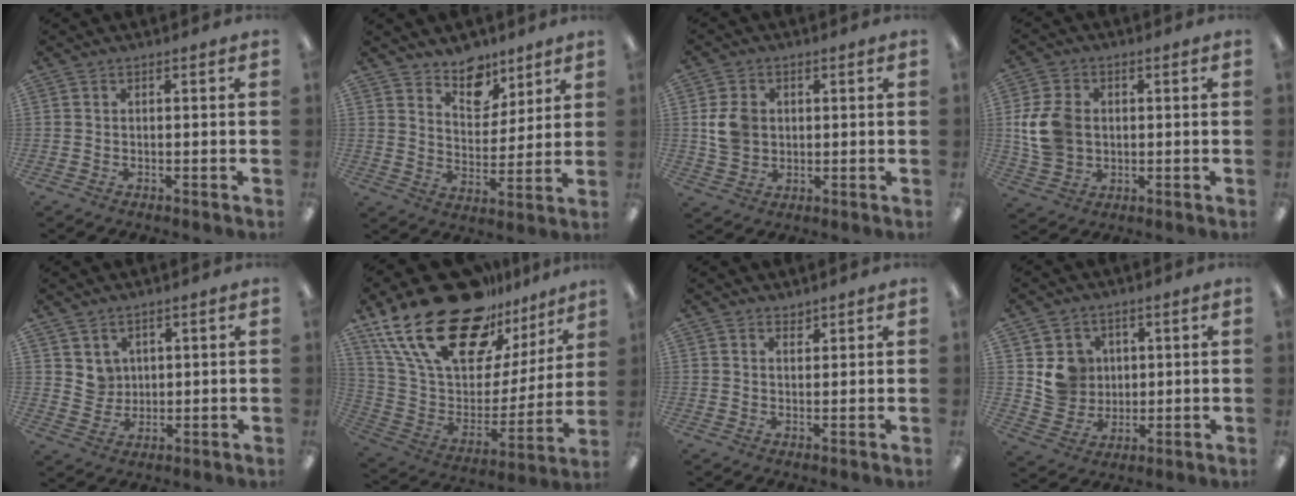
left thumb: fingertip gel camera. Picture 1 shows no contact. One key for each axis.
{"total": 9.8, "fx": 7.9, "fy": 5.3, "fz": 2.6, "tx": -0.037, "ty": -0.053, "tz": 0.144}
{"total": 6.8, "fx": 1.1, "fy": 5.7, "fz": 3.6, "tx": -0.066, "ty": 0.008, "tz": 0.021}
{"total": 10.2, "fx": 0.7, "fy": 8.0, "fz": 6.3, "tx": -0.146, "ty": 0.013, "tz": 0.016}
{"total": 4.9, "fx": 3.0, "fy": 3.8, "fz": 0.0, "tx": -0.003, "ty": -0.013, "tz": 0.054}
{"total": 28.8, "fx": 19.7, "fy": 13.5, "fz": 16.1, "tx": -0.293, "ty": -0.124, "tz": 0.358}
{"total": 1.8, "fx": 1.7, "fy": 0.6, "fz": 0.1, "tx": 0.006, "ty": -0.008, "tz": 0.031}
{"total": 8.3, "fx": 2.9, "fy": 7.6, "fz": 1.4, "tx": -0.027, "ty": -0.004, "tz": 0.061}